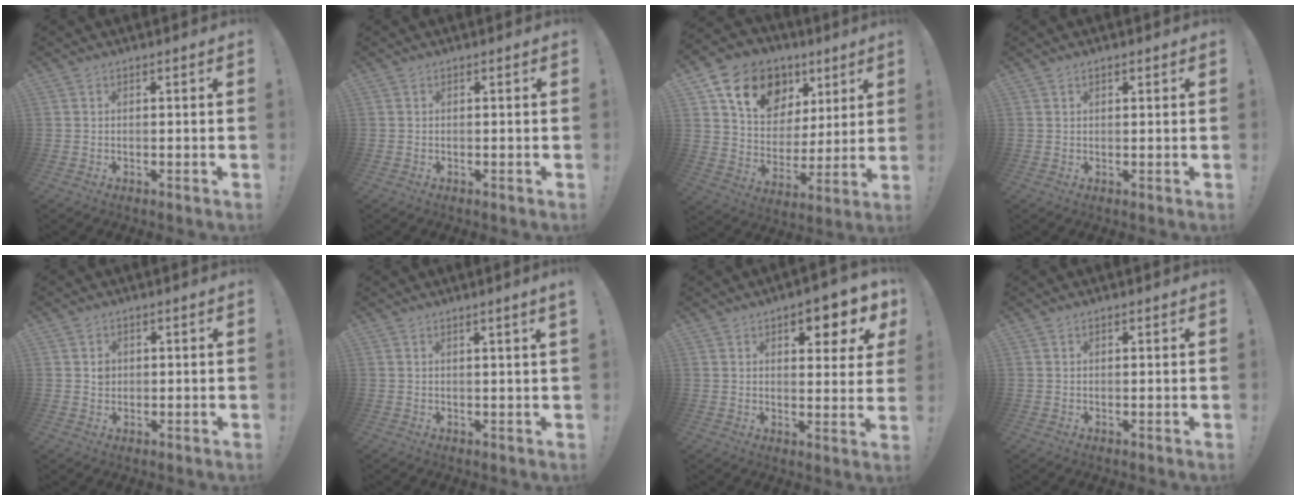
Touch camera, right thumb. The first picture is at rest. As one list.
[{"total": 0.0}, {"total": 16.6, "force": [9.0, 11.7, 7.6], "torque": [-0.127, -0.035, 0.170]}, {"total": 0.9, "force": [0.7, 0.3, 0.4], "torque": [-0.005, -0.003, 0.012]}, {"total": 2.1, "force": [0.5, 1.8, 0.9], "torque": [0.005, -0.006, 0.003]}, {"total": 2.1, "force": [1.2, -0.6, 1.6], "torque": [-0.025, -0.005, 0.018]}, {"total": 7.7, "force": [4.6, 3.0, 5.4], "torque": [-0.055, -0.030, 0.073]}, {"total": 0.5, "force": [0.4, 0.2, 0.2], "torque": [0.000, -0.002, 0.007]}]